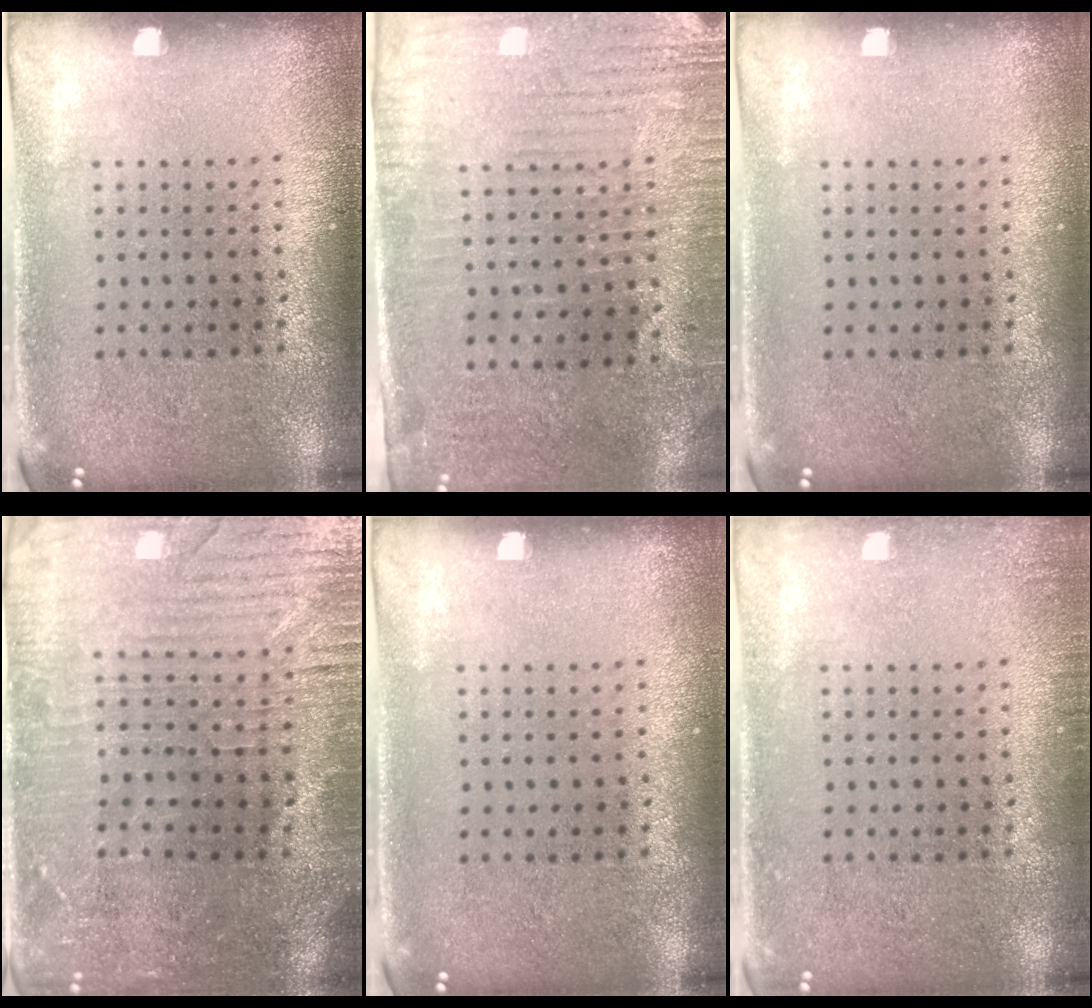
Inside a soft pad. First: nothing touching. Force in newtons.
{"total": 3.1, "press": 2.6, "slide": 1.6}
{"total": 0.0}
{"total": 2.7, "press": 2.6, "slide": 0.6}
{"total": 0.0}
{"total": 1.1, "press": 1.0, "slide": 0.2}